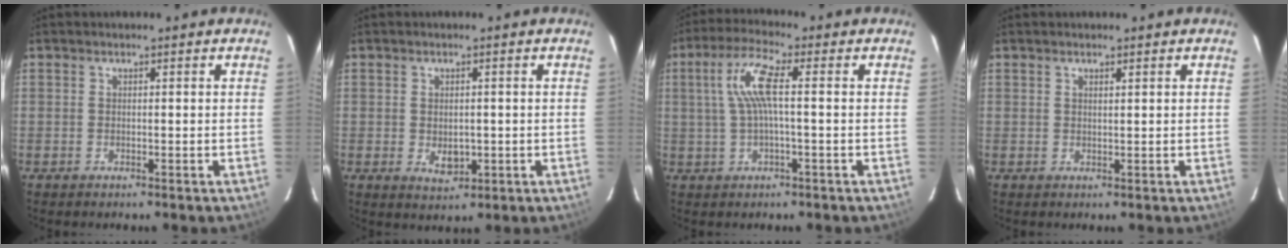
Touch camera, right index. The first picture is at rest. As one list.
[{"total": 3.7, "force": [-0.5, 2.7, 2.6], "torque": [-0.042, -0.004, -0.003]}, {"total": 7.2, "force": [0.6, 1.0, 7.1], "torque": [-0.142, 0.010, 0.016]}, {"total": 0.8, "force": [0.6, 0.1, 0.5], "torque": [-0.008, 0.001, 0.011]}]